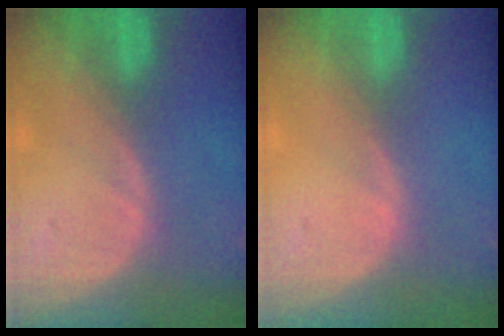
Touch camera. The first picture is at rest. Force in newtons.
{"total": 0.0}